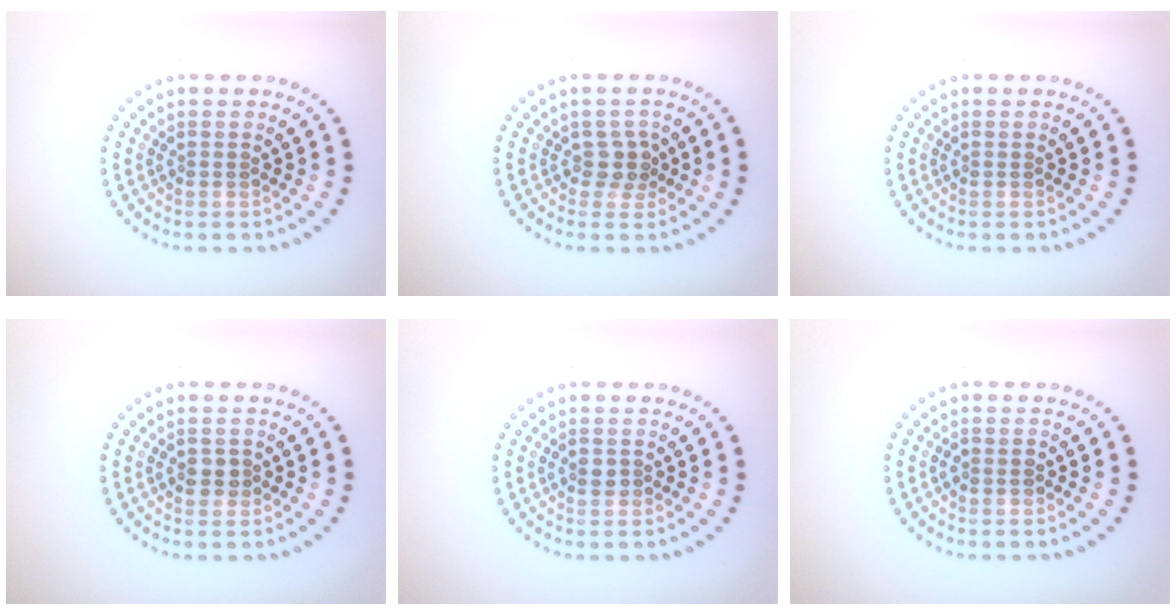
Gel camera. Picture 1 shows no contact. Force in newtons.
{"total": 1.9, "press": 1.5, "slide": 1.1}
{"total": 0.0}
{"total": 1.4, "press": 1.4, "slide": 0.4}
{"total": 1.2, "press": 1.1, "slide": 0.2}
{"total": 1.0, "press": 0.9, "slide": 0.4}